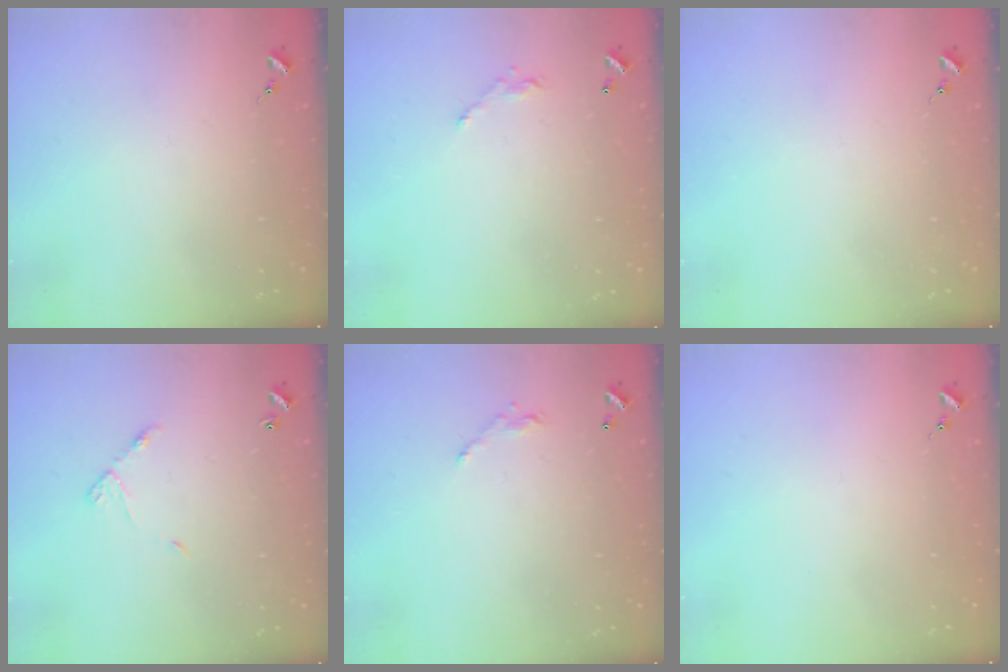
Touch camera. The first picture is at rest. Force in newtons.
{"total": 6.0, "press": 6.0, "slide": 0.4}
{"total": 0.0}
{"total": 6.2, "press": 6.2, "slide": 0.4}
{"total": 6.0, "press": 6.0, "slide": 0.4}
{"total": 0.0}